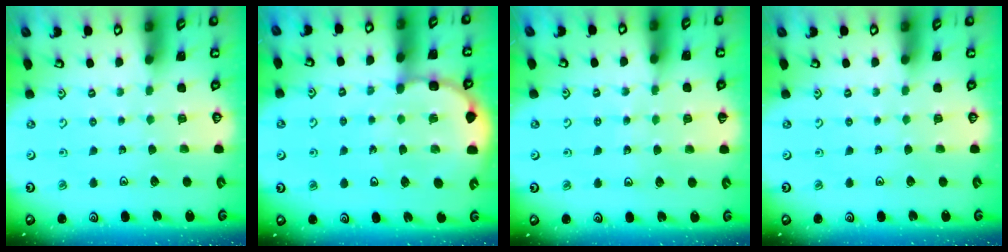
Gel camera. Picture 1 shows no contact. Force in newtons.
{"total": 8.2, "press": 7.9, "slide": 2.2}
{"total": 4.6, "press": 4.2, "slide": 1.9}
{"total": 0.0}